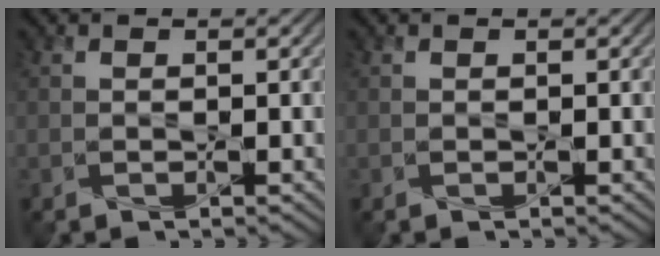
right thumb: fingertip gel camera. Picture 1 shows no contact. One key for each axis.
{"total": 0.0}